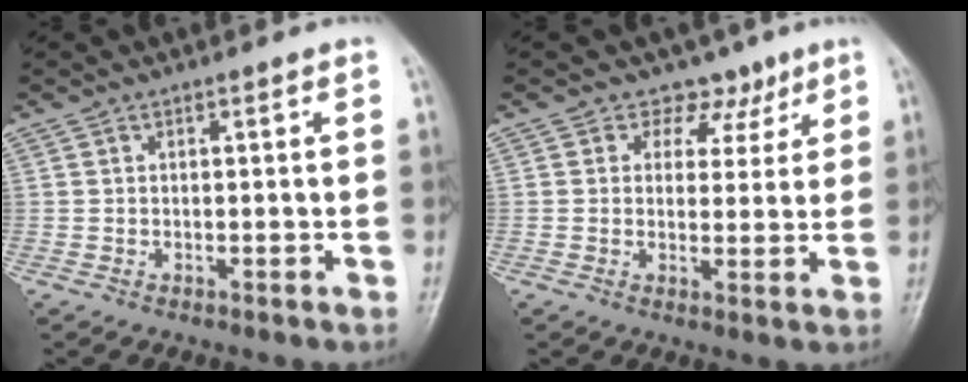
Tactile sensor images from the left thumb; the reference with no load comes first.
{"total": 5.2, "force": [3.3, 4.0, 0.4], "torque": [0.030, -0.013, 0.042]}